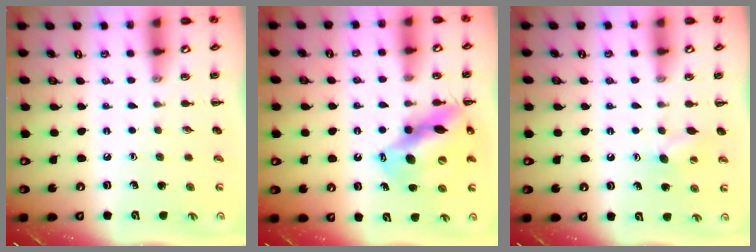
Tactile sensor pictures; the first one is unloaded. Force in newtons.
{"total": 14.2, "press": 13.7, "slide": 4.0}
{"total": 5.3, "press": 5.1, "slide": 1.3}